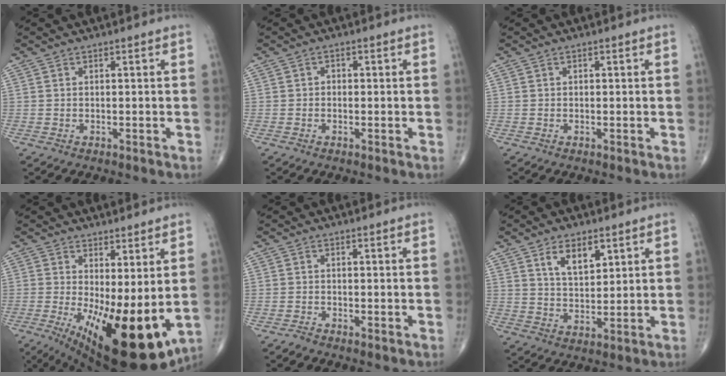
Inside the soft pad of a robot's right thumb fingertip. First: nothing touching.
{"total": 1.0, "force": [-0.2, 0.8, 0.5], "torque": [0.000, 0.003, -0.008]}
{"total": 0.0}
{"total": 17.3, "force": [-1.7, 6.2, 16.0], "torque": [-0.247, -0.040, -0.003]}
{"total": 1.0, "force": [-0.8, 0.1, 0.5], "torque": [-0.011, -0.002, -0.020]}
{"total": 7.0, "force": [3.6, 3.5, 4.8], "torque": [-0.067, -0.026, 0.067]}